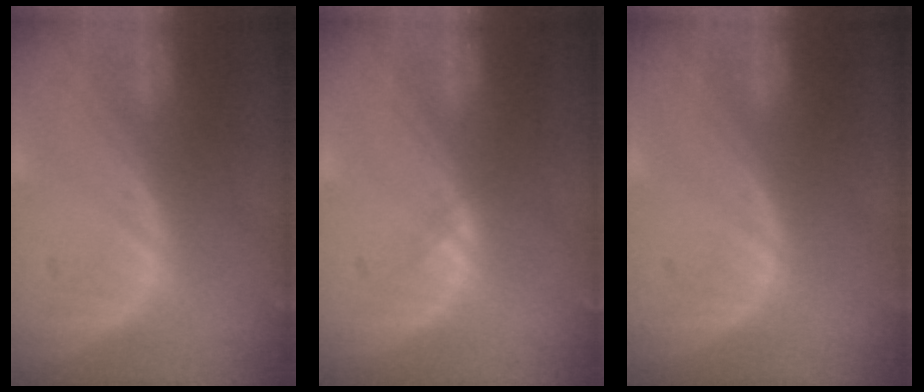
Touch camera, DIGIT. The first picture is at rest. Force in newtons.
{"total": 0.8, "press": 0.5, "slide": 0.6}
{"total": 0.0}